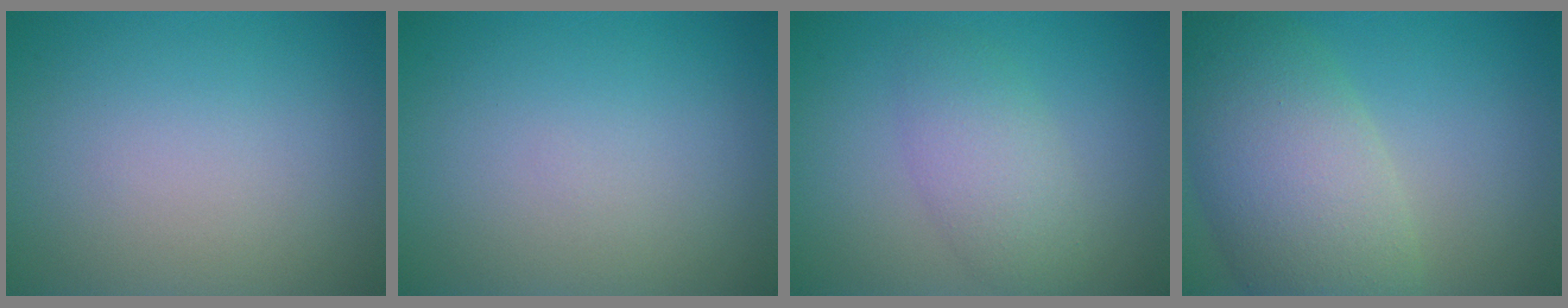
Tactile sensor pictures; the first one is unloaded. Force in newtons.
{"total": 0.0}
{"total": 3.4, "press": 3.4, "slide": 0.1}
{"total": 8.9, "press": 8.9, "slide": 0.3}